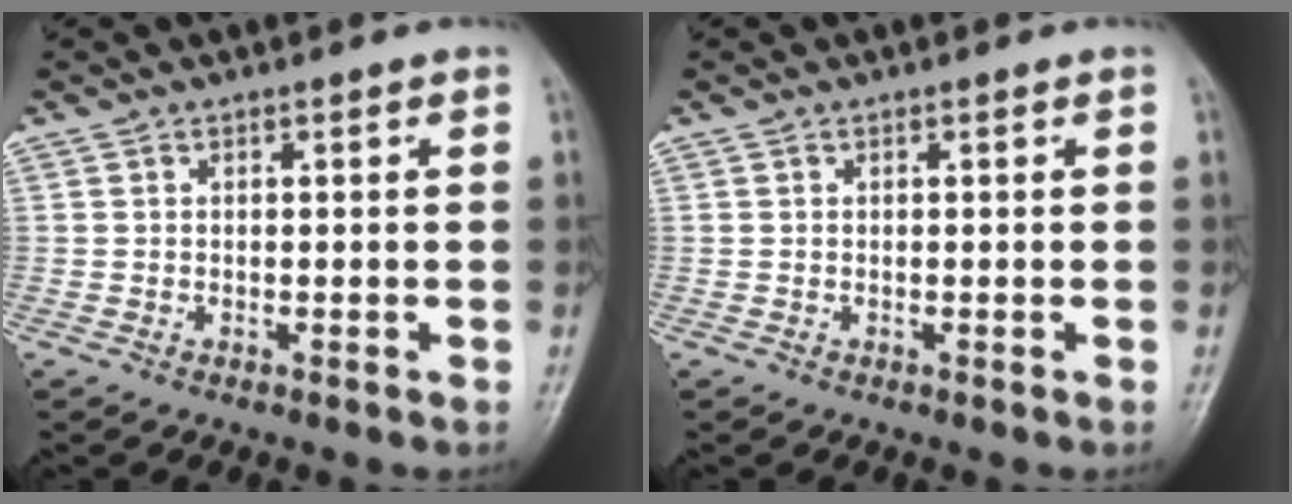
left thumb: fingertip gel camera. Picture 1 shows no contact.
{"total": 0.0}